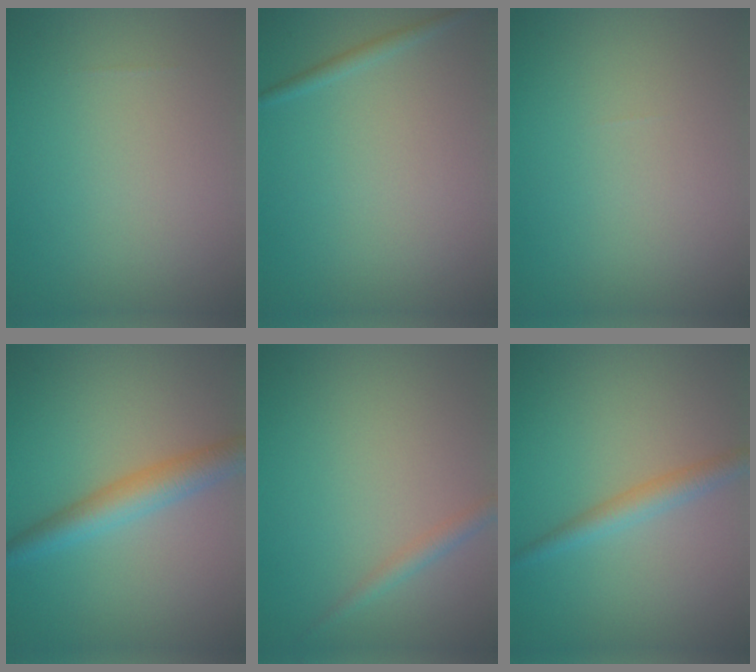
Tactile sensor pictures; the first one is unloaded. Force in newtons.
{"total": 1.0, "press": 1.0, "slide": 0.1}
{"total": 0.0}
{"total": 3.9, "press": 3.9, "slide": 0.1}
{"total": 1.5, "press": 1.5, "slide": 0.0}
{"total": 2.3, "press": 2.3, "slide": 0.0}